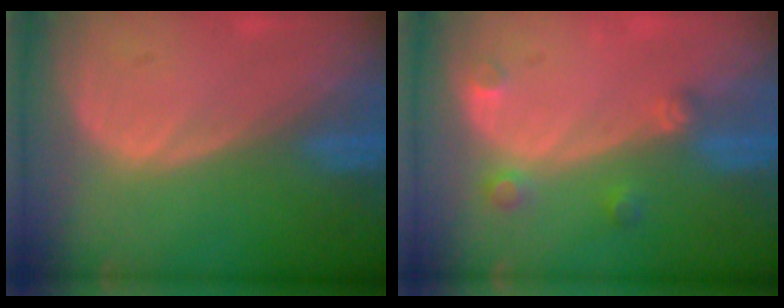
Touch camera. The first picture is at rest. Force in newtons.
{"total": 2.6, "press": 2.6, "slide": 0.3}